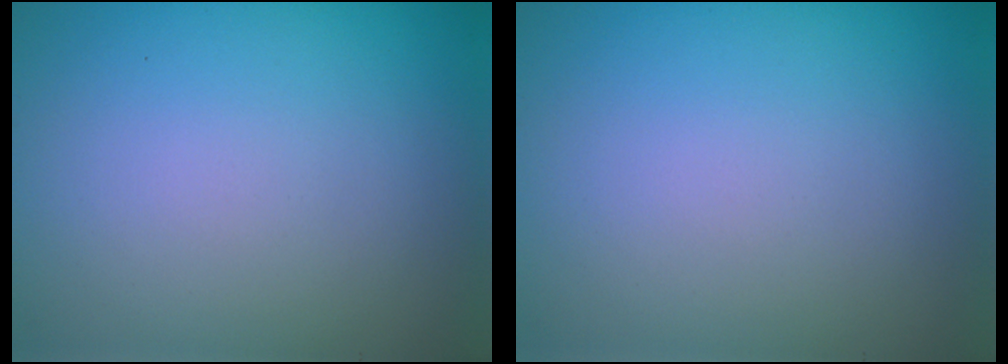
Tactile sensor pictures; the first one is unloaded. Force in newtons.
{"total": 0.0}